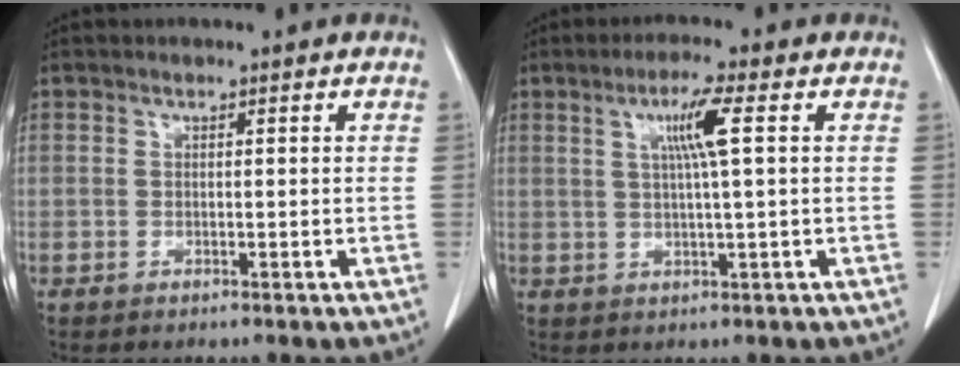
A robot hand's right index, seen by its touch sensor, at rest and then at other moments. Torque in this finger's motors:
{"motor_torque": [0.66, 0.20, 0.16, 0.08]}